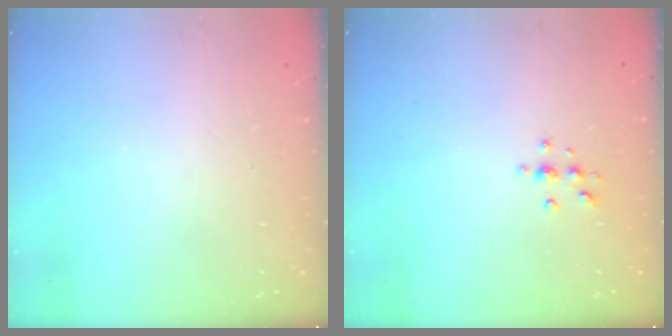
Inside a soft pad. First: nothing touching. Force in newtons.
{"total": 4.0, "press": 4.0, "slide": 0.4}